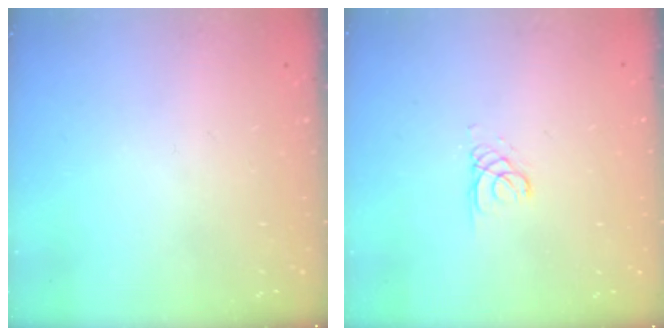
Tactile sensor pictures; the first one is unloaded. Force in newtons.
{"total": 1.3, "press": 1.3, "slide": 0.1}